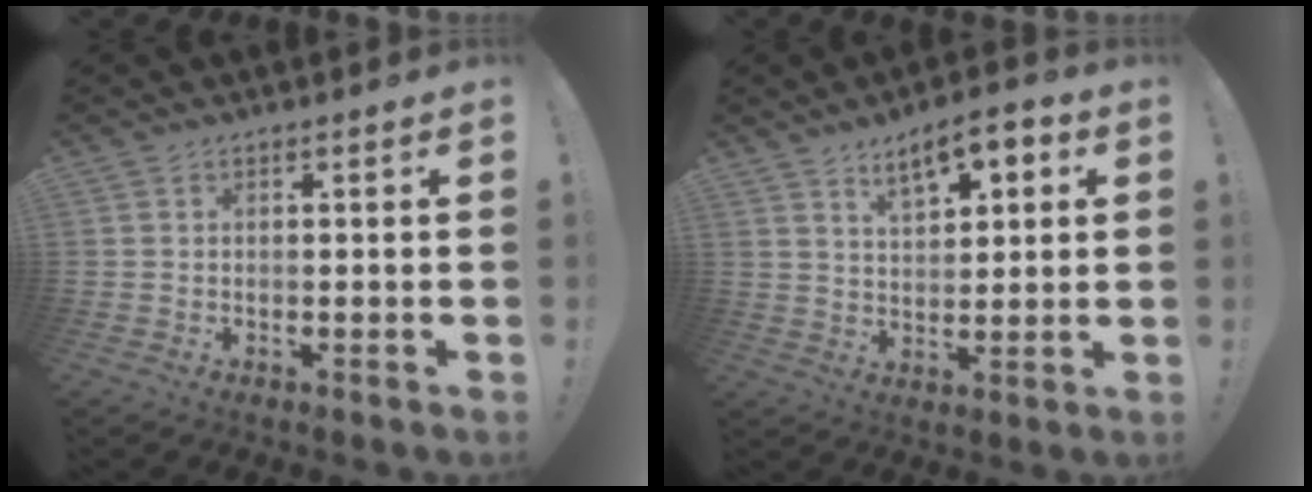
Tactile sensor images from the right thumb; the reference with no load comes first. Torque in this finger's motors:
{"motor_torque": [0.84, 0.89, 0.13, 0.14, 0.19]}